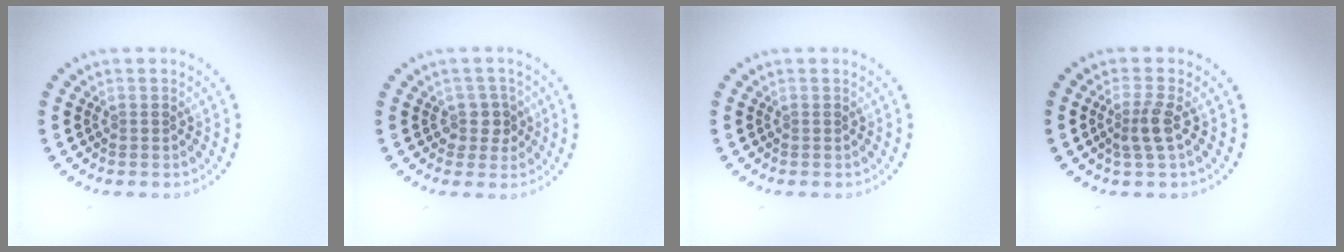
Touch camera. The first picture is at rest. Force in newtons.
{"total": 2.1, "press": 1.7, "slide": 1.2}
{"total": 0.0}
{"total": 2.2, "press": 1.8, "slide": 1.3}